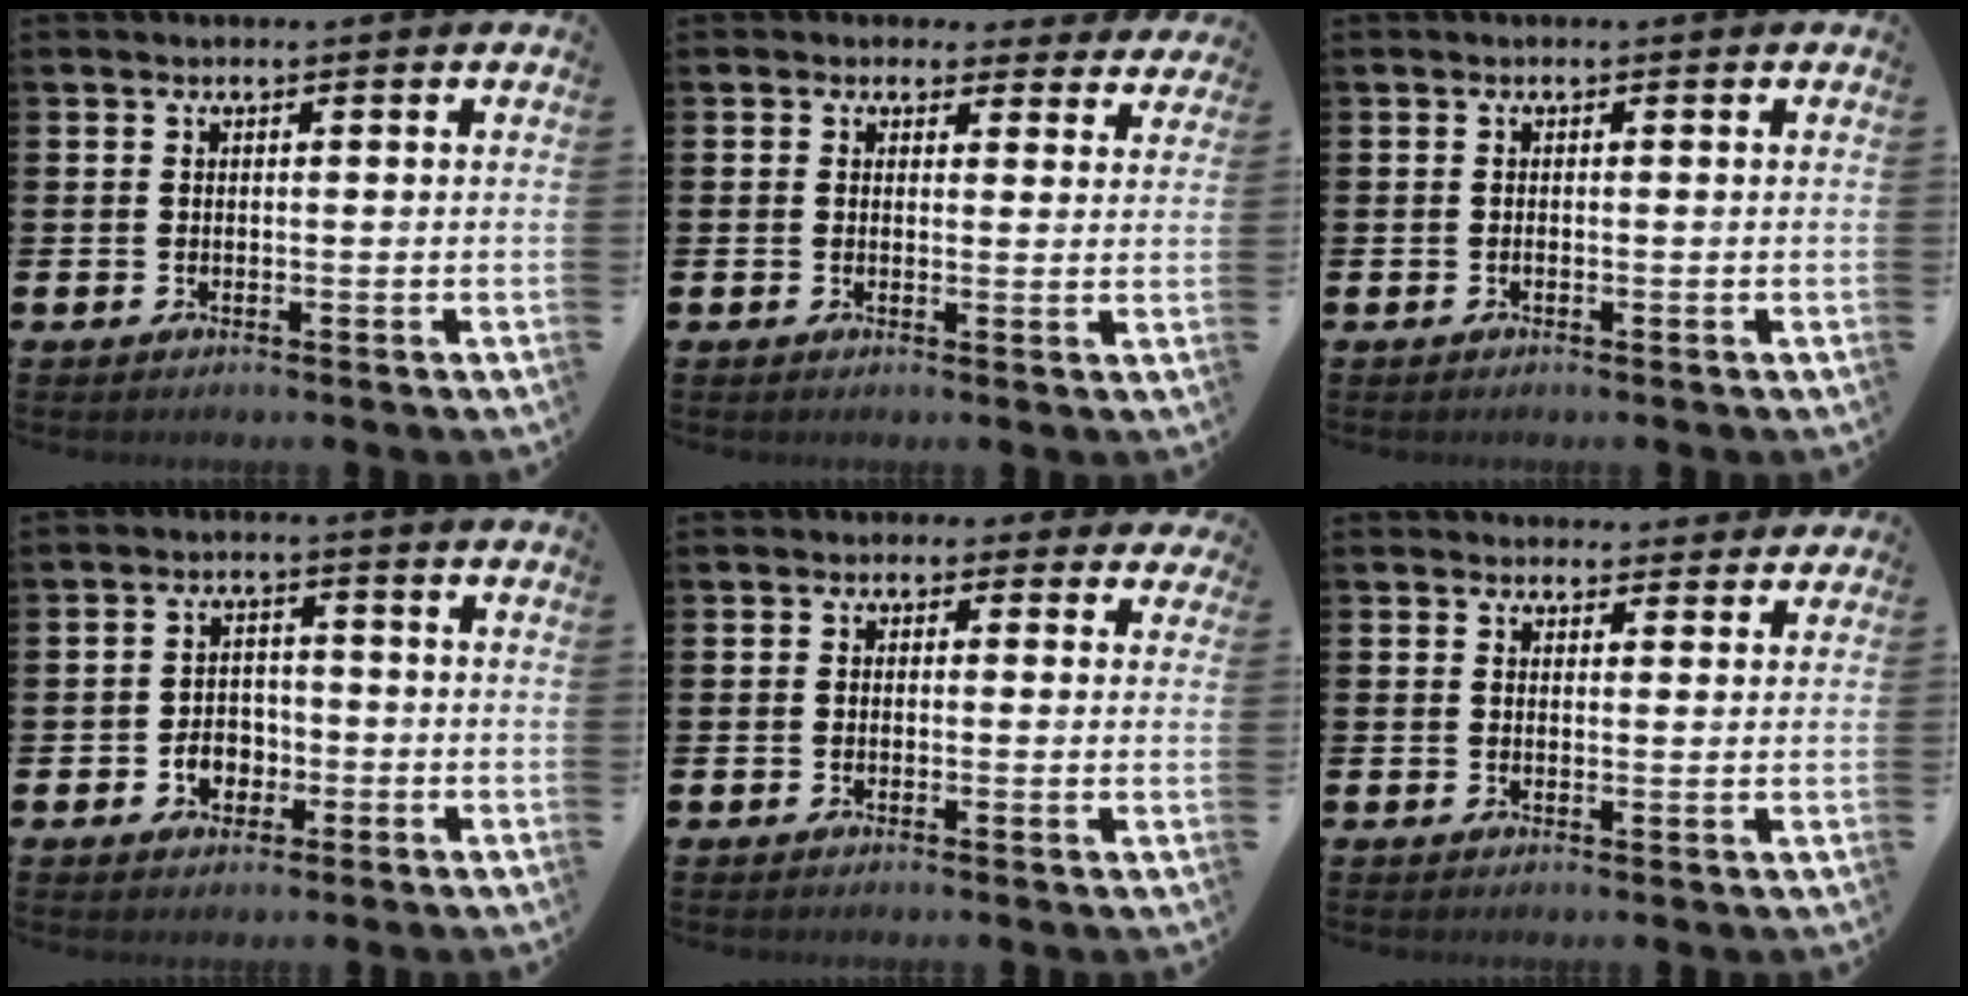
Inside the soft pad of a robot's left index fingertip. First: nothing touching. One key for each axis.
{"total": 2.9, "fx": 2.5, "fy": 1.5, "fz": 0.0, "tx": 0.001, "ty": -0.013, "tz": 0.041}
{"total": 0.0}
{"total": 3.6, "fx": -1.4, "fy": 2.8, "fz": 1.7, "tx": -0.021, "ty": -0.002, "tz": -0.033}
{"total": 1.1, "fx": 0.4, "fy": 1.1, "fz": 0.1, "tx": 0.000, "ty": 0.006, "tz": 0.004}
{"total": 3.0, "fx": 2.8, "fy": 1.0, "fz": -0.1, "tx": 0.010, "ty": -0.014, "tz": 0.050}